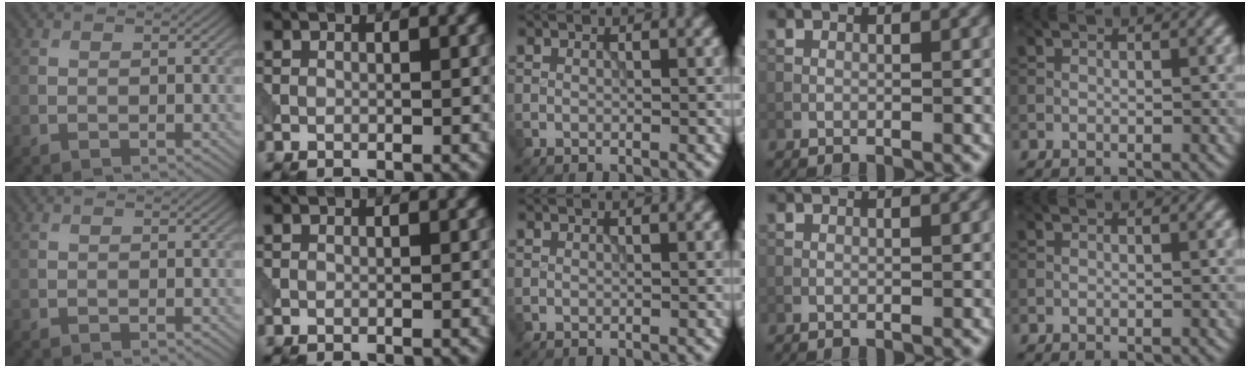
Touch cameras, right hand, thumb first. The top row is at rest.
{}